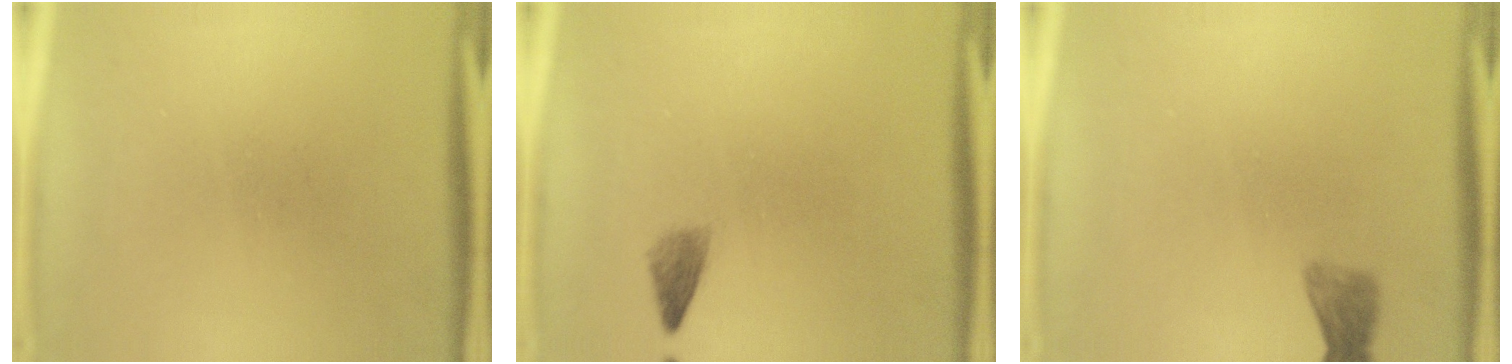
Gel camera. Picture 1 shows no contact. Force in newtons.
{"total": 1.6}
{"total": 2.1}